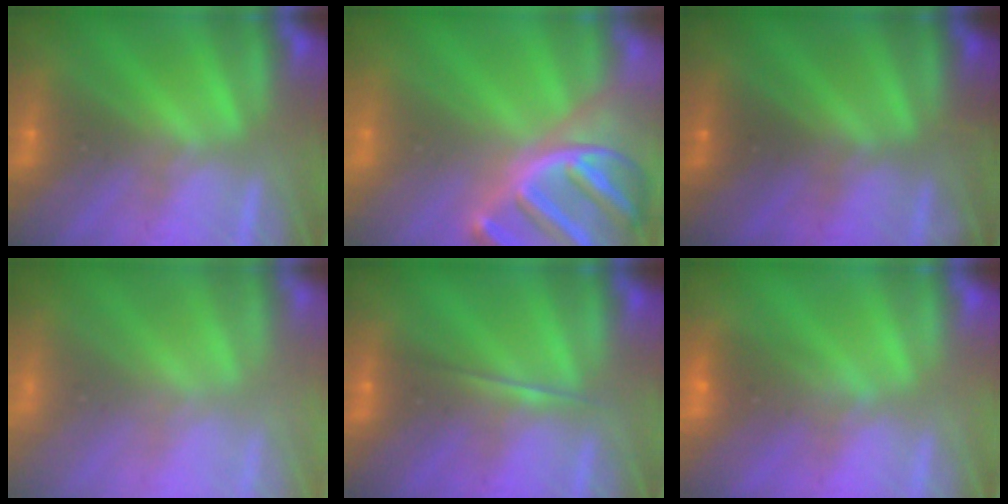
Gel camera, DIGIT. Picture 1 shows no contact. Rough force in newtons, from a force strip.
{"total": 9.5}
{"total": 2.5}
{"total": 9.1}
{"total": 1.7}
{"total": 1.8}